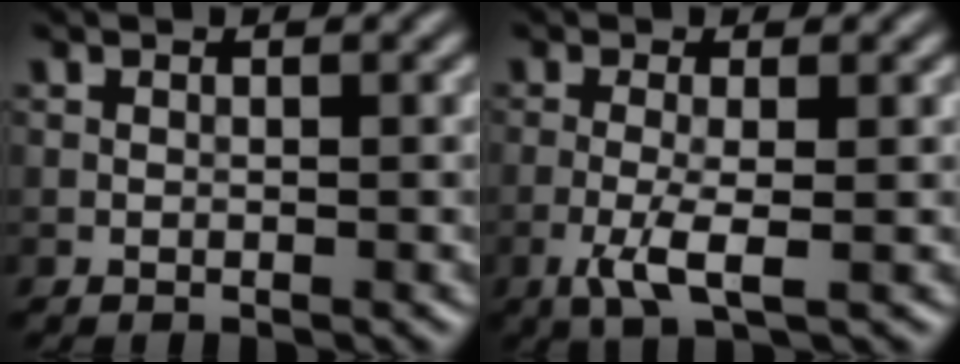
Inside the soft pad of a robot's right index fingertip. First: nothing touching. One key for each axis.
{"total": 3.3, "fx": -1.2, "fy": 0.6, "fz": 3.0, "tx": -0.065, "ty": -0.001, "tz": -0.029}